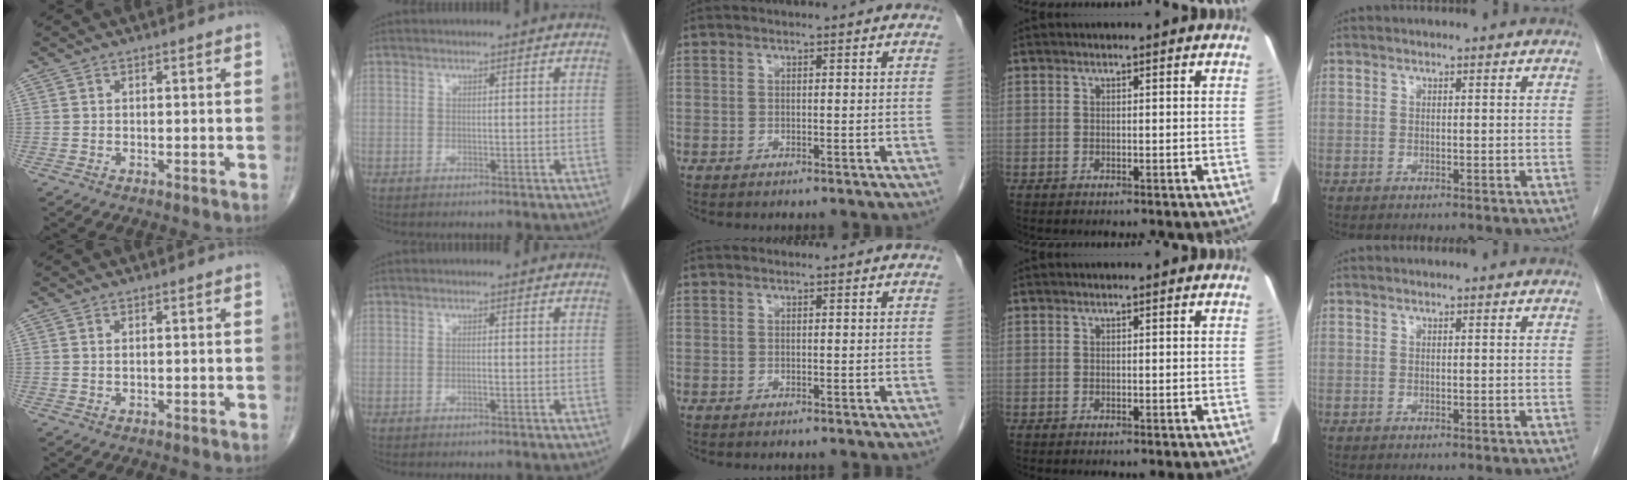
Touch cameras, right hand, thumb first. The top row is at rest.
{"thumb": {"total": 0.6, "force": [0.2, 0.2, 0.5], "torque": [-0.011, 0.000, 0.006]}, "index": {"total": 0.7, "force": [-0.2, 0.1, 0.7], "torque": [-0.014, 0.001, -0.003]}}